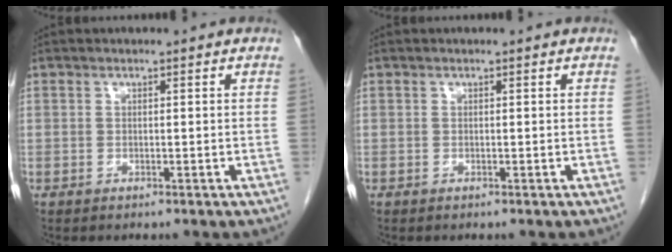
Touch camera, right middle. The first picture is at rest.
{"total": 0.0}